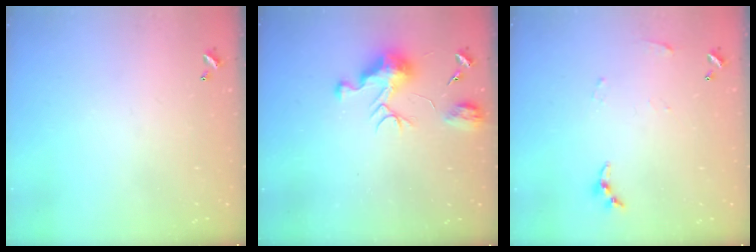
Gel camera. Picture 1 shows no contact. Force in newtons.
{"total": 9.5, "press": 9.5, "slide": 0.2}
{"total": 4.5, "press": 4.5, "slide": 0.1}